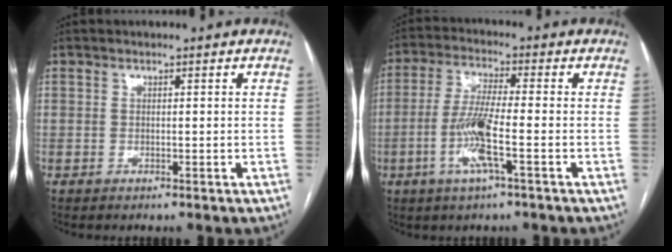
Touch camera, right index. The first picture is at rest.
{"total": 8.2, "force": [-2.7, 0.0, 7.8], "torque": [-0.158, -0.007, -0.057]}